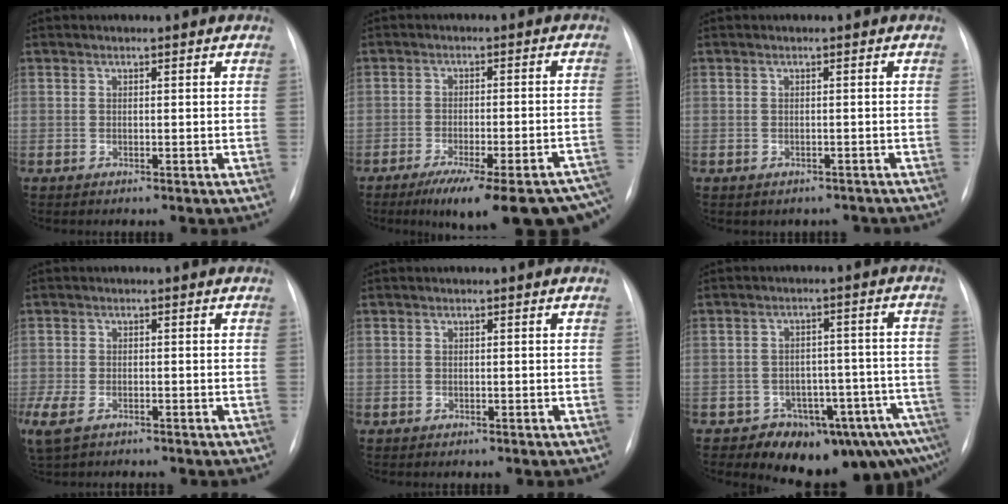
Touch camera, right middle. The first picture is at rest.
{"total": 21.8, "force": [-17.1, 3.2, 13.1], "torque": [-0.108, 0.001, -0.217]}
{"total": 2.7, "force": [-2.2, 1.5, 0.3], "torque": [-0.005, 0.011, -0.025]}
{"total": 7.5, "force": [-4.6, 3.7, 4.5], "torque": [-0.114, -0.019, -0.076]}
{"total": 0.0}
{"total": 12.4, "force": [-9.4, 6.0, 5.5], "torque": [-0.033, 0.056, -0.115]}